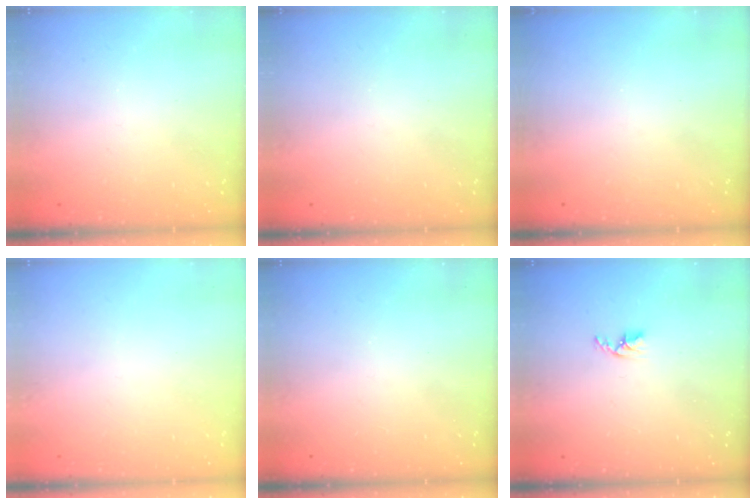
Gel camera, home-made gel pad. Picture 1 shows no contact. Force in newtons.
{"total": 0.0}
{"total": 0.0}
{"total": 0.0}
{"total": 0.0}
{"total": 3.3, "press": 3.3, "slide": 0.5}